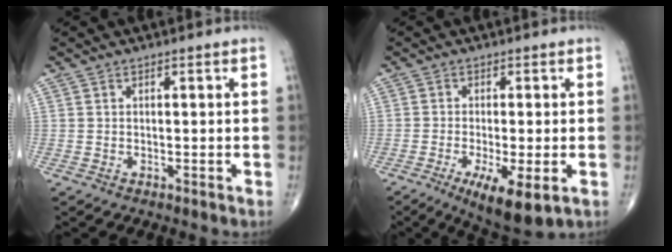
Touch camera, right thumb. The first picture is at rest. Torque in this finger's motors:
{"motor_torque": [-0.05, 0.33, -0.03, -0.20, 0.05]}